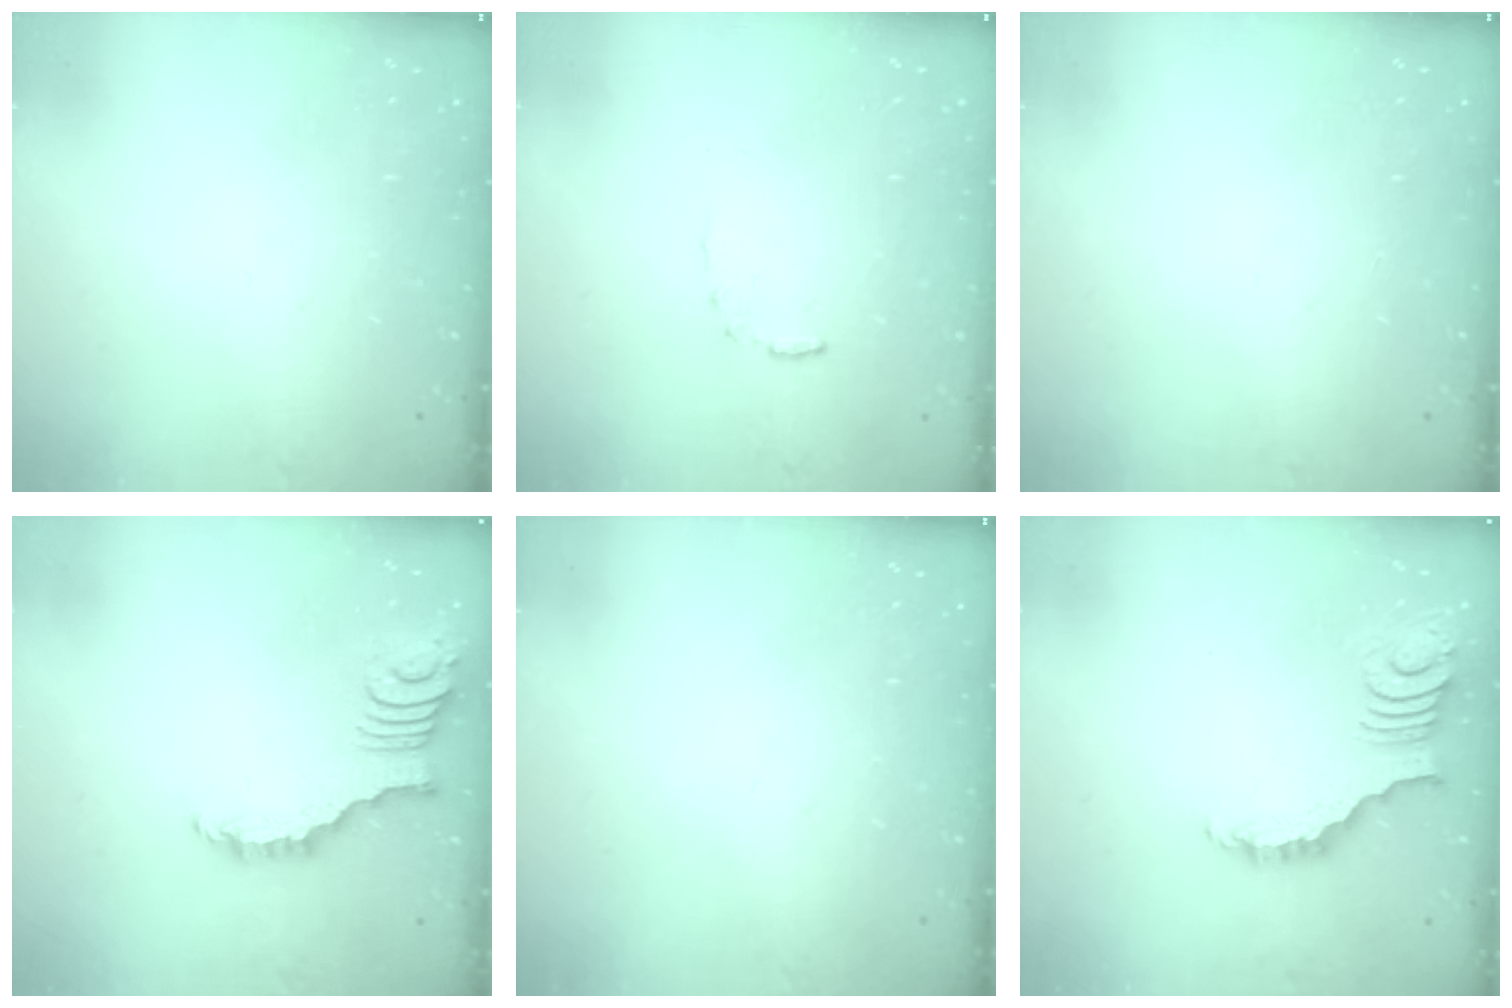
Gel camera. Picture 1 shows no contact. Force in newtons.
{"total": 4.5, "press": 4.4, "slide": 0.6}
{"total": 0.0}
{"total": 2.8, "press": 2.8, "slide": 0.4}
{"total": 0.0}
{"total": 3.9, "press": 3.8, "slide": 0.5}